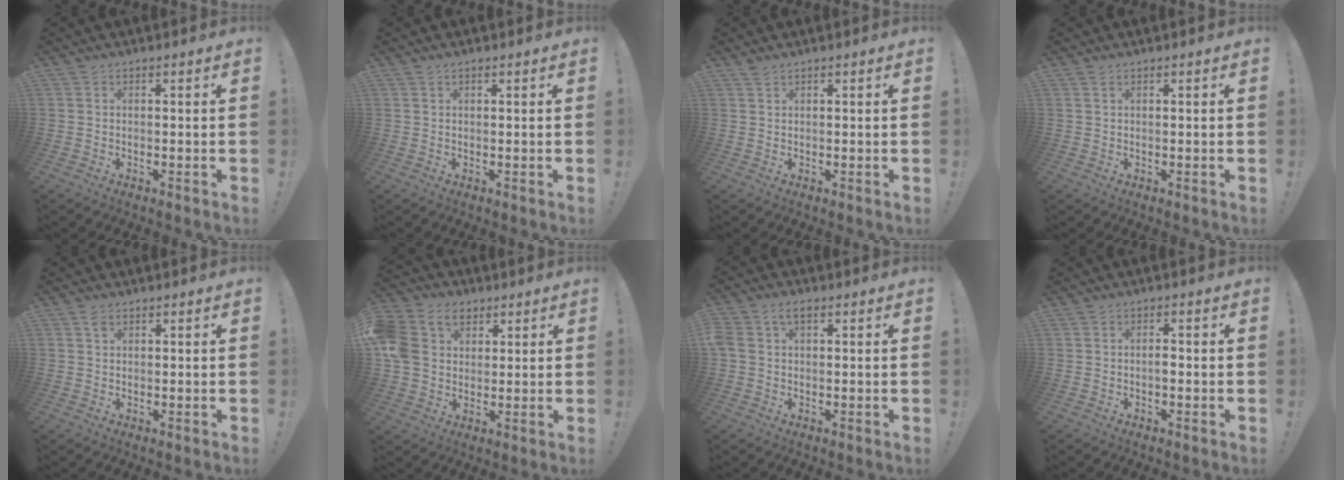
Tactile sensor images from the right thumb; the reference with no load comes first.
{"total": 0.6, "force": [0.5, 0.2, 0.2], "torque": [-0.007, 0.000, 0.010]}
{"total": 1.4, "force": [1.3, 0.4, 0.5], "torque": [-0.011, -0.001, 0.024]}
{"total": 0.9, "force": [0.6, 0.1, 0.7], "torque": [-0.014, 0.000, 0.012]}
{"total": 1.5, "force": [1.0, 0.9, 0.7], "torque": [-0.006, -0.003, 0.017]}
{"total": 14.2, "force": [4.6, 11.2, 7.4], "torque": [-0.140, -0.007, 0.094]}
{"total": 4.2, "force": [1.6, 2.5, 3.0], "torque": [-0.062, 0.006, 0.032]}
{"total": 1.5, "force": [-0.6, 1.1, 0.9], "torque": [-0.018, 0.006, -0.011]}